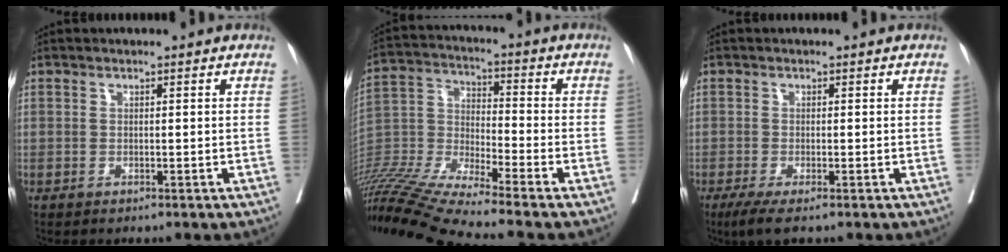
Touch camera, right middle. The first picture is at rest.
{"total": 18.3, "force": [-16.1, -2.1, 8.4], "torque": [-0.184, -0.019, -0.305]}
{"total": 3.0, "force": [-1.9, 0.2, 2.4], "torque": [-0.044, -0.012, -0.037]}